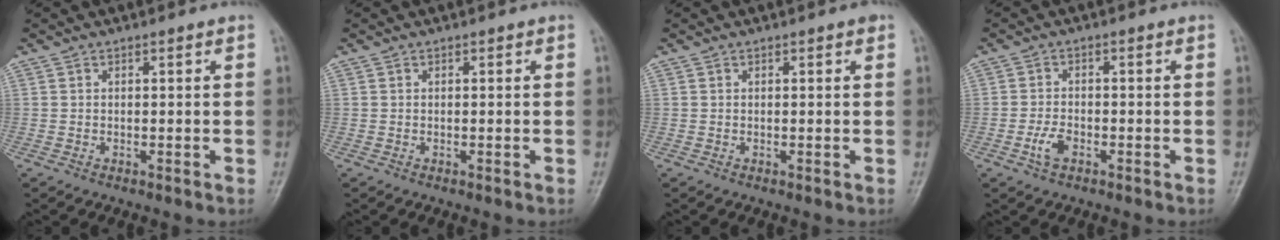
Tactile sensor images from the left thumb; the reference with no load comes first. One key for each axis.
{"total": 0.0}
{"total": 0.6, "fx": 0.4, "fy": 0.1, "fz": 0.5, "tx": -0.007, "ty": 0.001, "tz": 0.002}
{"total": 3.2, "fx": -1.5, "fy": 1.7, "fz": 2.3, "tx": -0.046, "ty": 0.010, "tz": -0.029}